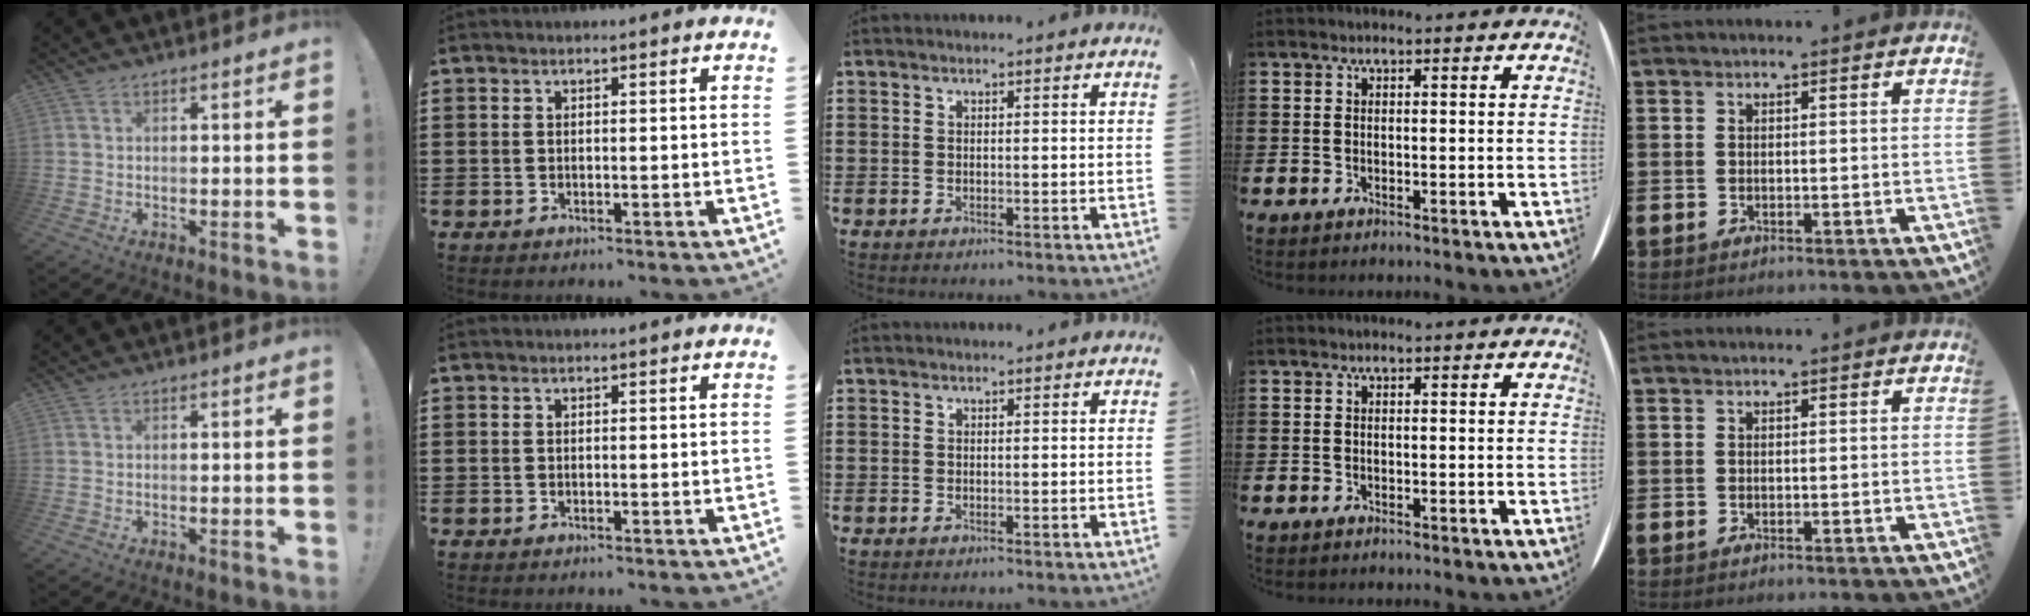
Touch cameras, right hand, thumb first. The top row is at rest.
{}